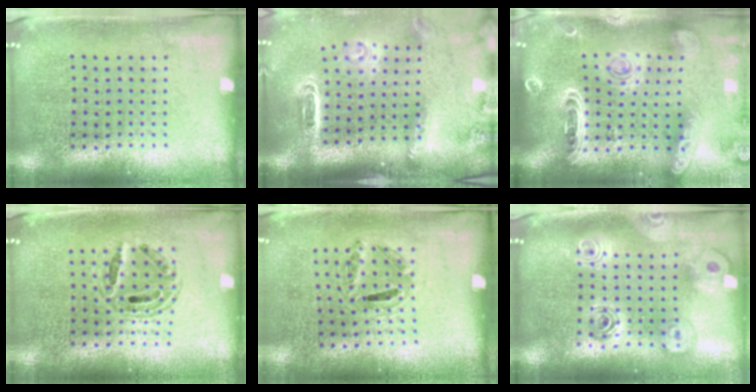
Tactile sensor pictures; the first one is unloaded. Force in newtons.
{"total": 2.9, "press": 2.1, "slide": 2.1}
{"total": 2.6, "press": 2.3, "slide": 1.1}
{"total": 0.7, "press": 0.6, "slide": 0.2}
{"total": 1.1, "press": 0.6, "slide": 0.9}
{"total": 2.1, "press": 1.7, "slide": 1.2}